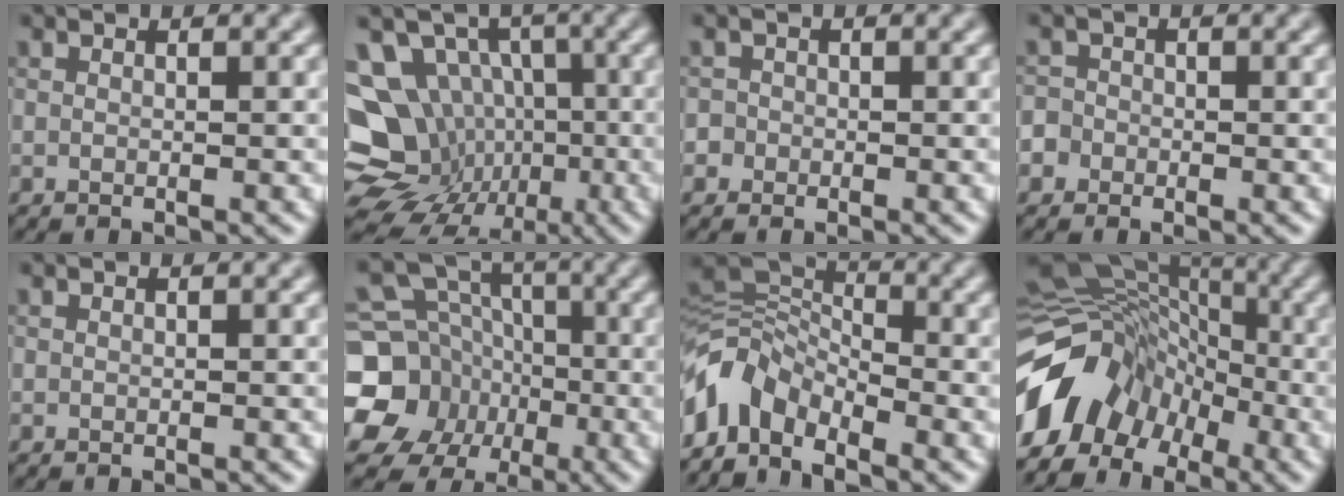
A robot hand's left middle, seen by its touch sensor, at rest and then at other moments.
{"total": 14.2, "force": [-3.8, 12.2, 6.1], "torque": [-0.110, -0.015, -0.071]}
{"total": 1.2, "force": [-0.4, 1.1, 0.1], "torque": [0.004, 0.004, -0.011]}
{"total": 2.8, "force": [-1.3, 2.5, 0.5], "torque": [0.012, 0.008, -0.041]}
{"total": 0.0}
{"total": 13.7, "force": [-4.3, 12.3, 4.5], "torque": [-0.115, -0.018, -0.086]}
{"total": 5.7, "force": [-3.5, 3.4, 2.9], "torque": [-0.051, 0.003, -0.081]}
{"total": 10.1, "force": [-4.7, 7.3, 5.2], "torque": [-0.100, 0.007, -0.098]}